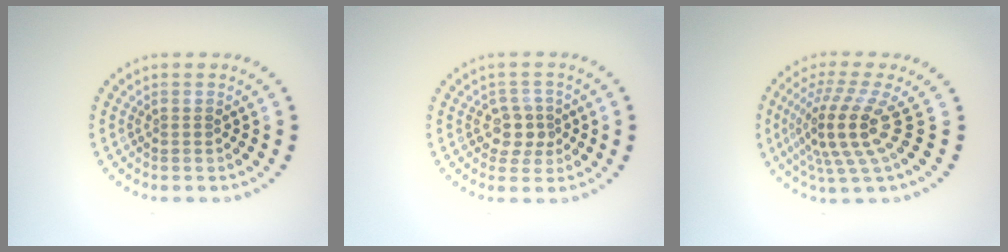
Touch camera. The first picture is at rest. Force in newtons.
{"total": 2.4, "press": 2.2, "slide": 1.1}
{"total": 5.1, "press": 3.6, "slide": 3.6}